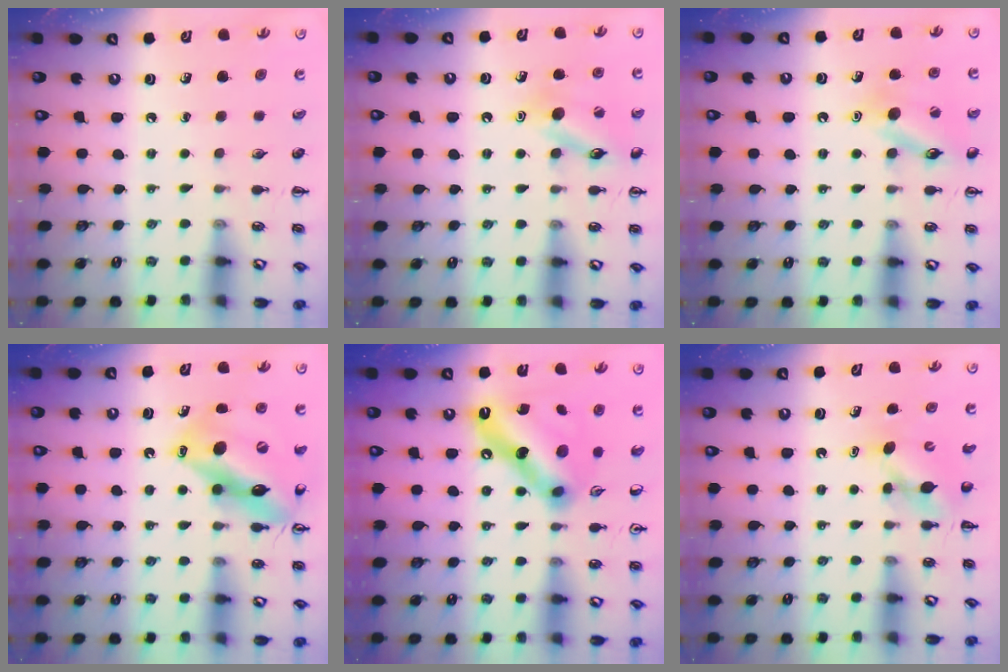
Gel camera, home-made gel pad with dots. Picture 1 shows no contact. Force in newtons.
{"total": 12.6, "press": 12.5, "slide": 1.8}
{"total": 12.6, "press": 12.5, "slide": 1.8}
{"total": 17.3, "press": 17.1, "slide": 3.1}
{"total": 17.0, "press": 17.0, "slide": 1.2}
{"total": 4.7, "press": 4.6, "slide": 1.0}